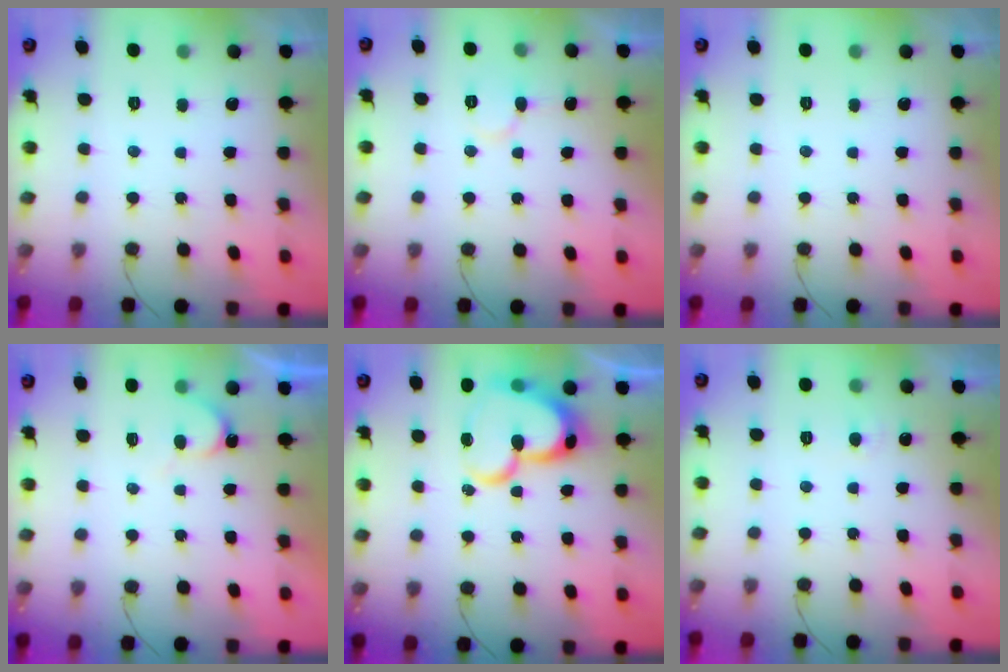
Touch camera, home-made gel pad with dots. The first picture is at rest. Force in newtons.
{"total": 5.9, "press": 5.9, "slide": 0.5}
{"total": 0.0}
{"total": 5.7, "press": 5.7, "slide": 0.6}
{"total": 19.9, "press": 19.8, "slide": 2.3}
{"total": 3.7, "press": 3.7, "slide": 0.5}